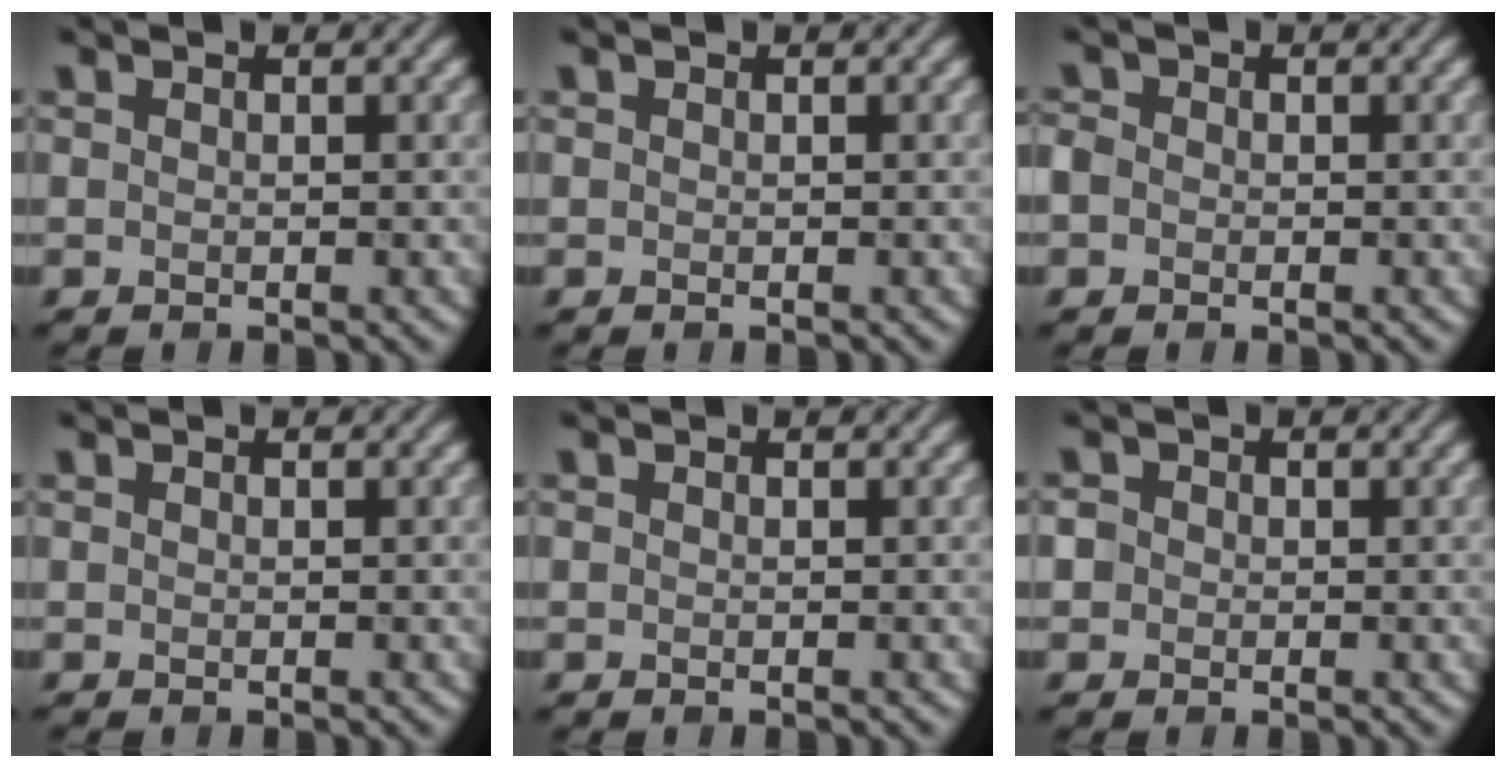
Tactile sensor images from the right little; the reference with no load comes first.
{"total": 0.0}
{"total": 1.3, "force": [-0.4, 1.2, 0.5], "torque": [-0.009, 0.000, -0.010]}
{"total": 0.0}
{"total": 0.0}
{"total": 1.1, "force": [0.1, 1.1, 0.3], "torque": [-0.002, 0.004, -0.008]}